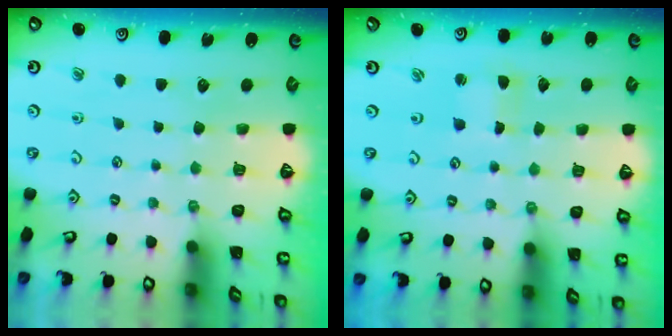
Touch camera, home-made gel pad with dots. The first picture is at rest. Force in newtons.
{"total": 0.8, "press": 0.8, "slide": 0.2}